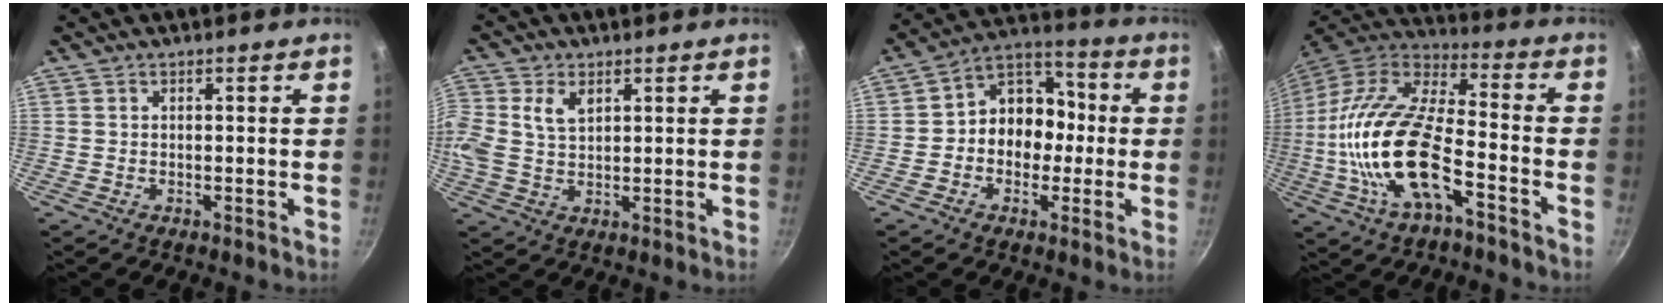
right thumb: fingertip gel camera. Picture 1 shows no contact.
{"total": 8.0, "force": [2.4, 5.4, 5.4], "torque": [-0.114, 0.006, 0.044]}
{"total": 11.8, "force": [-1.0, 9.8, 6.6], "torque": [-0.041, 0.041, -0.035]}
{"total": 21.4, "force": [-6.6, 8.8, 18.3], "torque": [-0.355, 0.036, -0.138]}